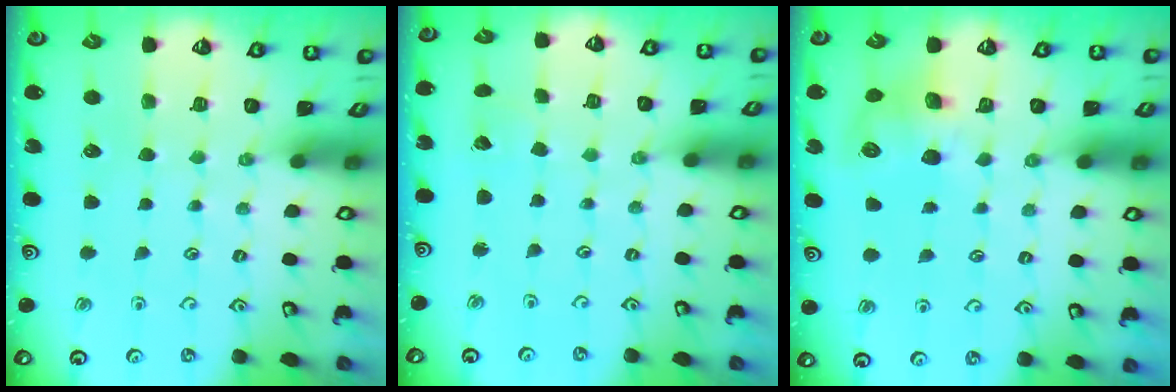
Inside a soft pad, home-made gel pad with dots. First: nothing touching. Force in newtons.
{"total": 1.9, "press": 1.9, "slide": 0.2}
{"total": 7.5, "press": 7.5, "slide": 0.3}